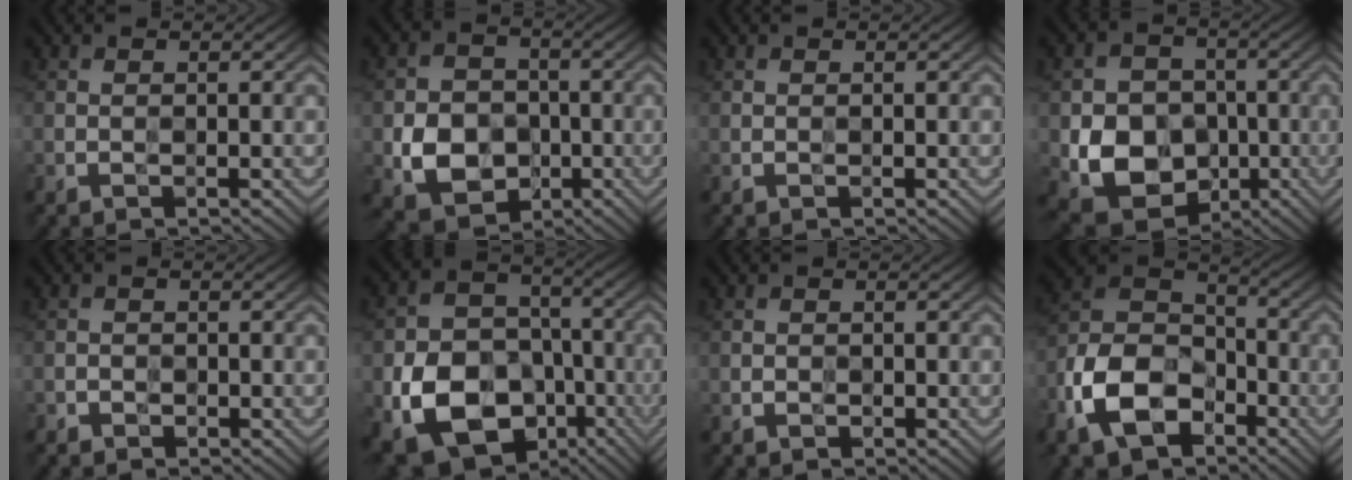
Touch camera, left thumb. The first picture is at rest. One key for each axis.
{"total": 7.8, "fx": -2.2, "fy": 6.3, "fz": 4.1, "tx": -0.089, "ty": -0.016, "tz": -0.046}
{"total": 0.0}
{"total": 11.2, "fx": -2.9, "fy": 8.8, "fz": 6.2, "tx": -0.126, "ty": -0.031, "tz": -0.060}
{"total": 1.0, "fx": -0.7, "fy": 0.7, "fz": 0.1, "tx": 0.000, "ty": 0.000, "tz": -0.014}
{"total": 15.8, "fx": -6.2, "fy": 11.7, "fz": 8.6, "tx": -0.186, "ty": -0.054, "tz": -0.103}
{"total": 0.6, "fx": -0.3, "fy": 0.5, "fz": 0.1, "tx": -0.001, "ty": -0.003, "tz": -0.008}
{"total": 12.8, "fx": -6.8, "fy": 7.6, "fz": 7.7, "tx": -0.183, "ty": -0.013, "tz": -0.146}